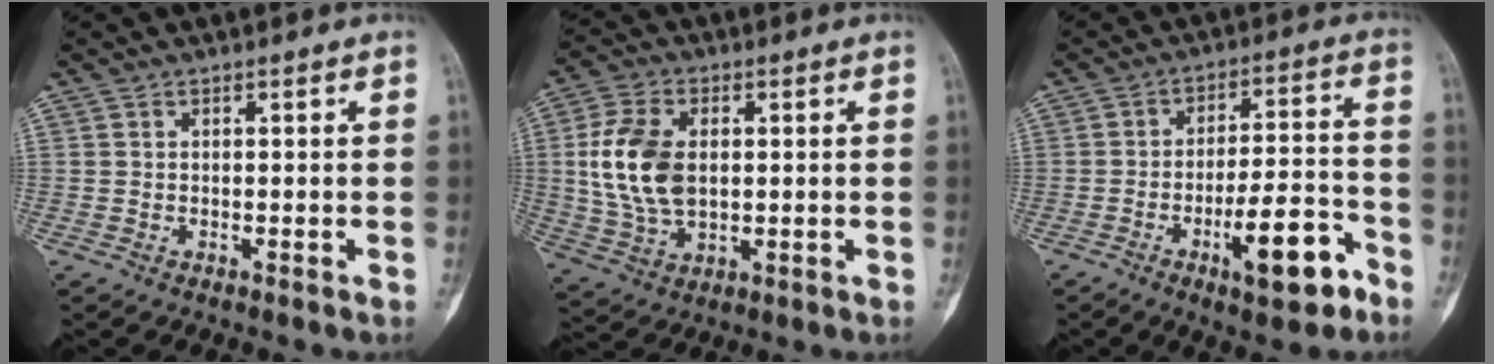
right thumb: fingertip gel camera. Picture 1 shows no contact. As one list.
[{"total": 12.9, "force": [1.3, 8.0, 10.1], "torque": [-0.199, 0.000, 0.029]}, {"total": 12.6, "force": [-6.3, 4.0, 10.1], "torque": [-0.146, 0.043, -0.091]}]